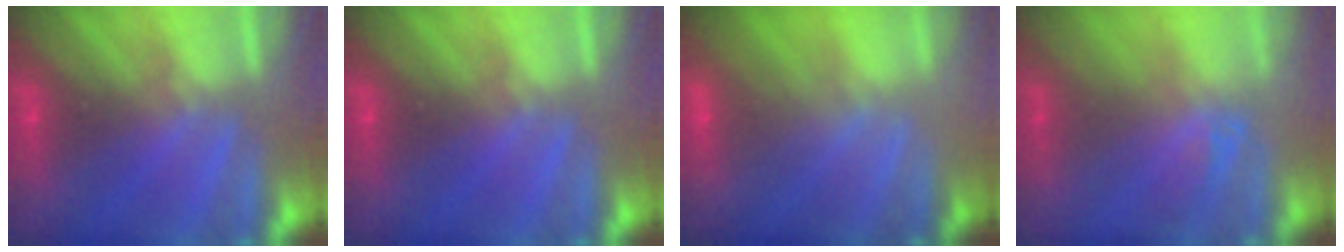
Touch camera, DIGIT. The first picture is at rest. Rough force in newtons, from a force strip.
{"total": 0.0}
{"total": 2.2}
{"total": 1.1}